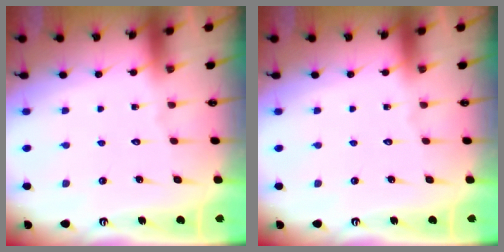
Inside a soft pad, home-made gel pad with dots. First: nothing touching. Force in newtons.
{"total": 0.0}